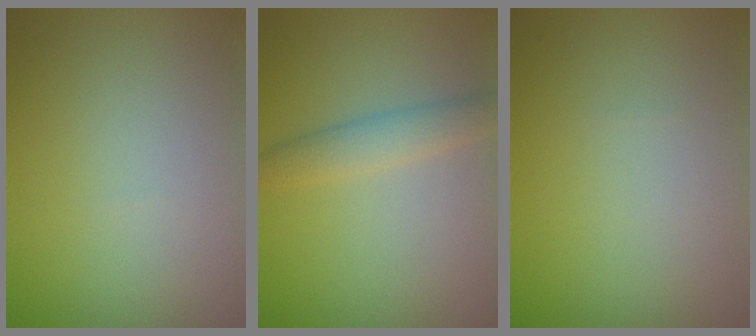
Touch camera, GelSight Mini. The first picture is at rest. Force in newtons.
{"total": 2.7, "press": 2.7, "slide": 0.2}
{"total": 0.0}